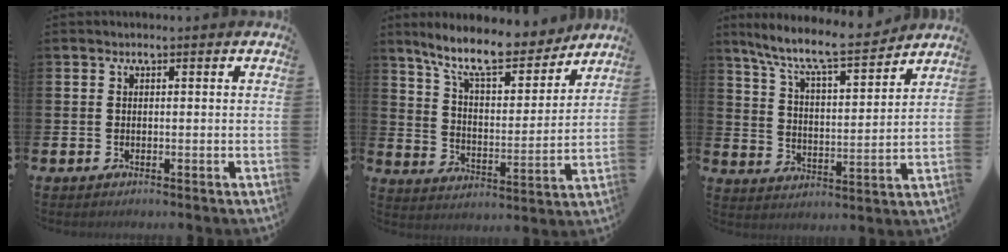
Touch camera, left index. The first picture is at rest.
{"total": 11.3, "force": [9.7, 2.8, 5.0], "torque": [-0.124, -0.057, 0.170]}
{"total": 8.9, "force": [8.0, 1.2, 3.7], "torque": [-0.102, -0.054, 0.134]}